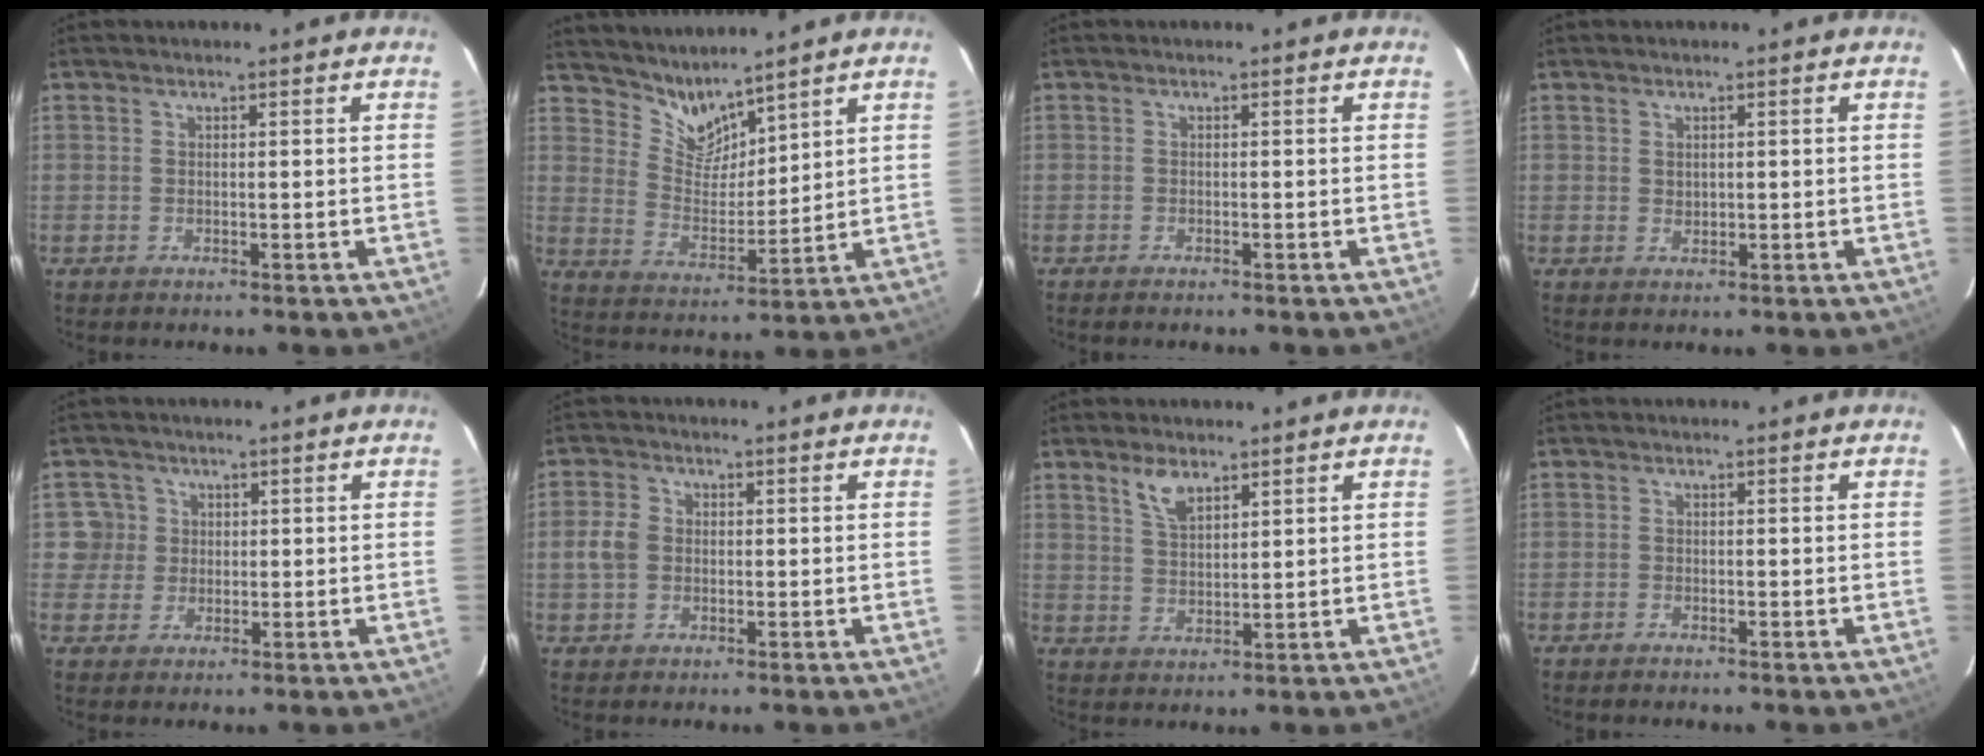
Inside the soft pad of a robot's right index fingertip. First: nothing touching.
{"total": 7.2, "force": [6.7, 1.8, 1.7], "torque": [-0.028, -0.013, 0.136]}
{"total": 0.9, "force": [-0.8, 0.2, 0.3], "torque": [-0.009, -0.002, -0.015]}
{"total": 1.2, "force": [0.5, 0.9, 0.4], "torque": [-0.005, 0.003, 0.011]}
{"total": 4.1, "force": [0.6, 4.0, 0.1], "torque": [0.019, 0.021, 0.010]}
{"total": 3.1, "force": [-0.7, 2.7, 1.5], "torque": [-0.032, 0.007, -0.016]}
{"total": 4.8, "force": [3.2, 2.0, 2.9], "torque": [-0.053, 0.003, 0.064]}
{"total": 0.8, "force": [-0.7, 0.4, 0.1], "torque": [-0.007, 0.002, -0.015]}